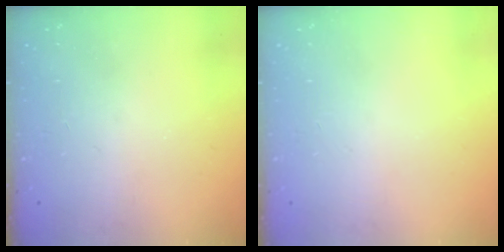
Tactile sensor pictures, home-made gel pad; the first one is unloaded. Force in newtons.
{"total": 0.0}